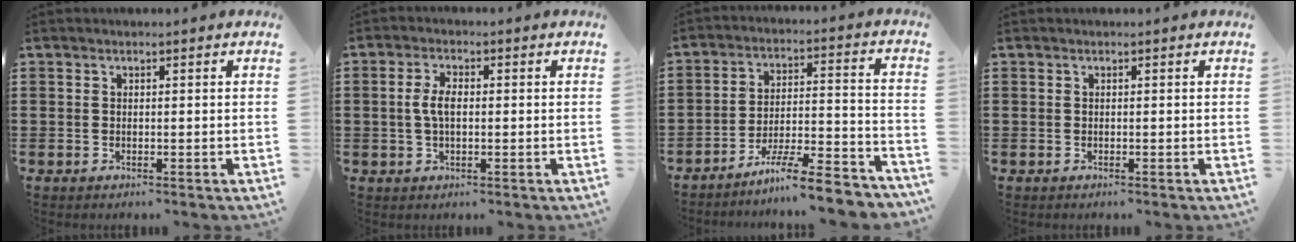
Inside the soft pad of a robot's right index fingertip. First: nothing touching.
{"total": 3.9, "force": [0.0, 1.8, 3.5], "torque": [-0.083, 0.001, -0.007]}
{"total": 9.0, "force": [-7.8, 0.3, 4.5], "torque": [-0.066, 0.011, -0.149]}
{"total": 0.0}